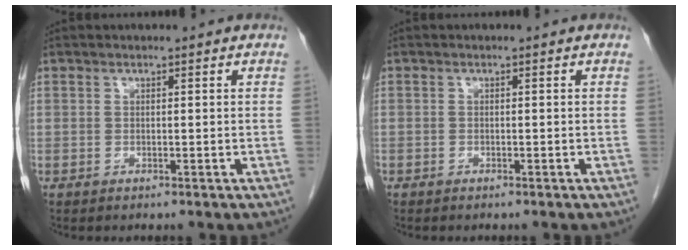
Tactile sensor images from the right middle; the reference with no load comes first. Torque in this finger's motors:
{"motor_torque": [0.97, -1.17, 0.76, 0.06]}